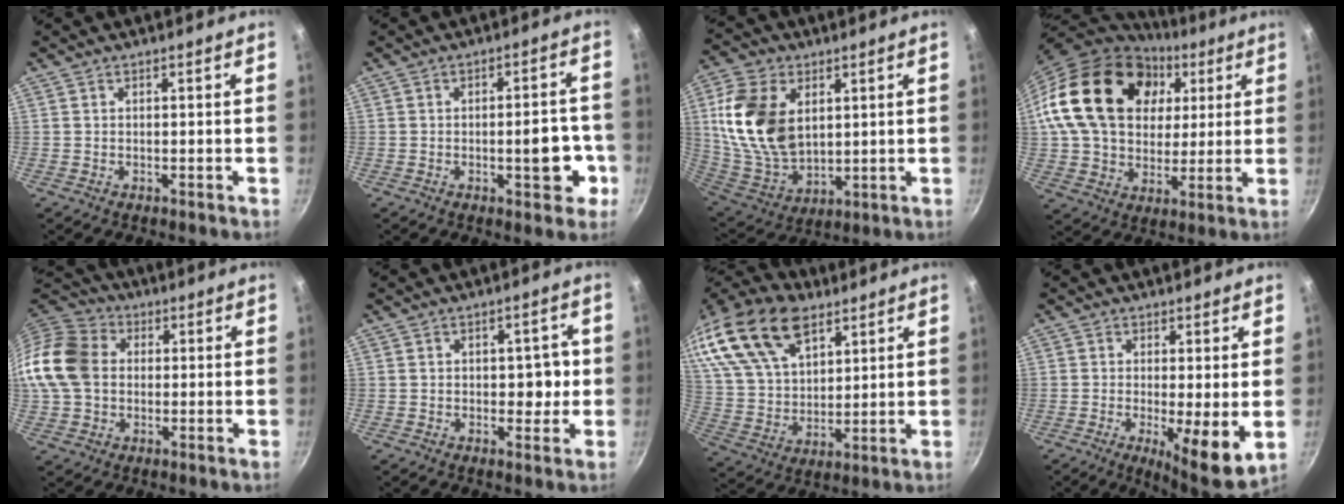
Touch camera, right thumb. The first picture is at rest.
{"total": 8.5, "force": [-2.4, 3.7, 7.3], "torque": [-0.061, 0.022, -0.031]}
{"total": 18.0, "force": [4.4, 11.8, 12.9], "torque": [-0.233, -0.019, 0.097]}
{"total": 25.1, "force": [7.0, 18.5, 15.4], "torque": [-0.251, 0.011, 0.121]}
{"total": 14.5, "force": [0.9, 11.5, 8.9], "torque": [-0.158, 0.023, 0.000]}
{"total": 4.5, "force": [-0.1, 3.2, 3.2], "torque": [-0.009, 0.006, -0.003]}
{"total": 26.4, "force": [15.4, 14.9, 15.4], "torque": [-0.312, -0.008, 0.286]}
{"total": 9.1, "force": [-0.9, 2.1, 8.8], "torque": [-0.122, -0.023, -0.010]}